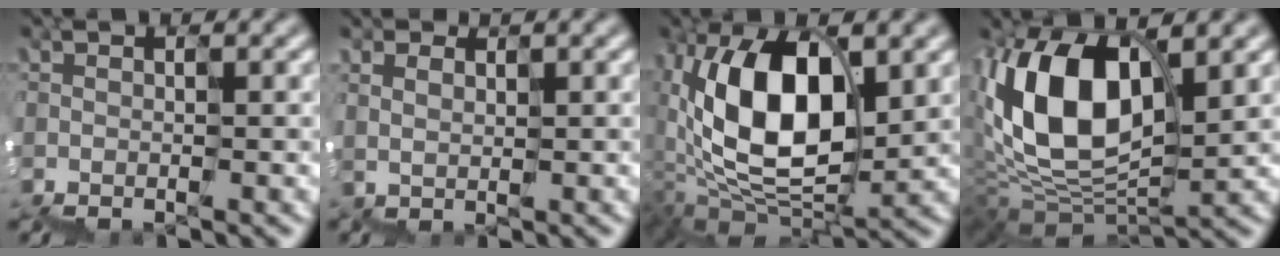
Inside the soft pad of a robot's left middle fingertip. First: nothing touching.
{"total": 1.3, "force": [0.6, -0.5, -1.1], "torque": [0.005, 0.010, 0.016]}
{"total": 9.8, "force": [2.5, 5.8, 7.5], "torque": [-0.147, 0.012, 0.044]}
{"total": 10.2, "force": [2.6, 6.0, 7.9], "torque": [-0.169, 0.021, 0.040]}